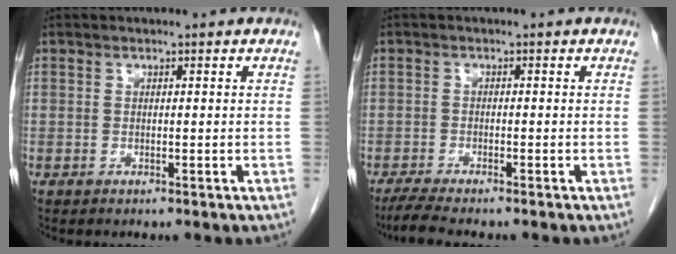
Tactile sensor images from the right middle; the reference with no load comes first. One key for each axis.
{"total": 3.9, "fx": -3.3, "fy": -0.2, "fz": 2.1, "tx": -0.046, "ty": -0.015, "tz": -0.059}